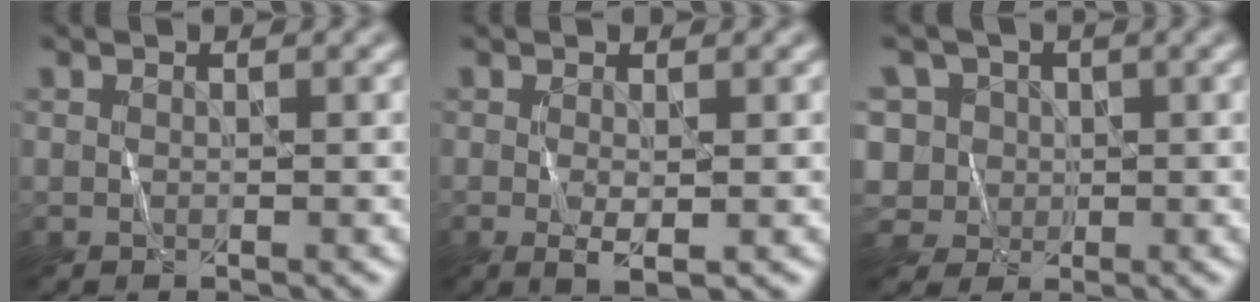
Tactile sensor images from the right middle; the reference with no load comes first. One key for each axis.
{"total": 1.6, "fx": -0.3, "fy": 0.3, "fz": 1.5, "tx": -0.031, "ty": -0.005, "tz": -0.002}
{"total": 6.9, "fx": 2.7, "fy": 5.9, "fz": 2.4, "tx": -0.059, "ty": 0.021, "tz": 0.022}